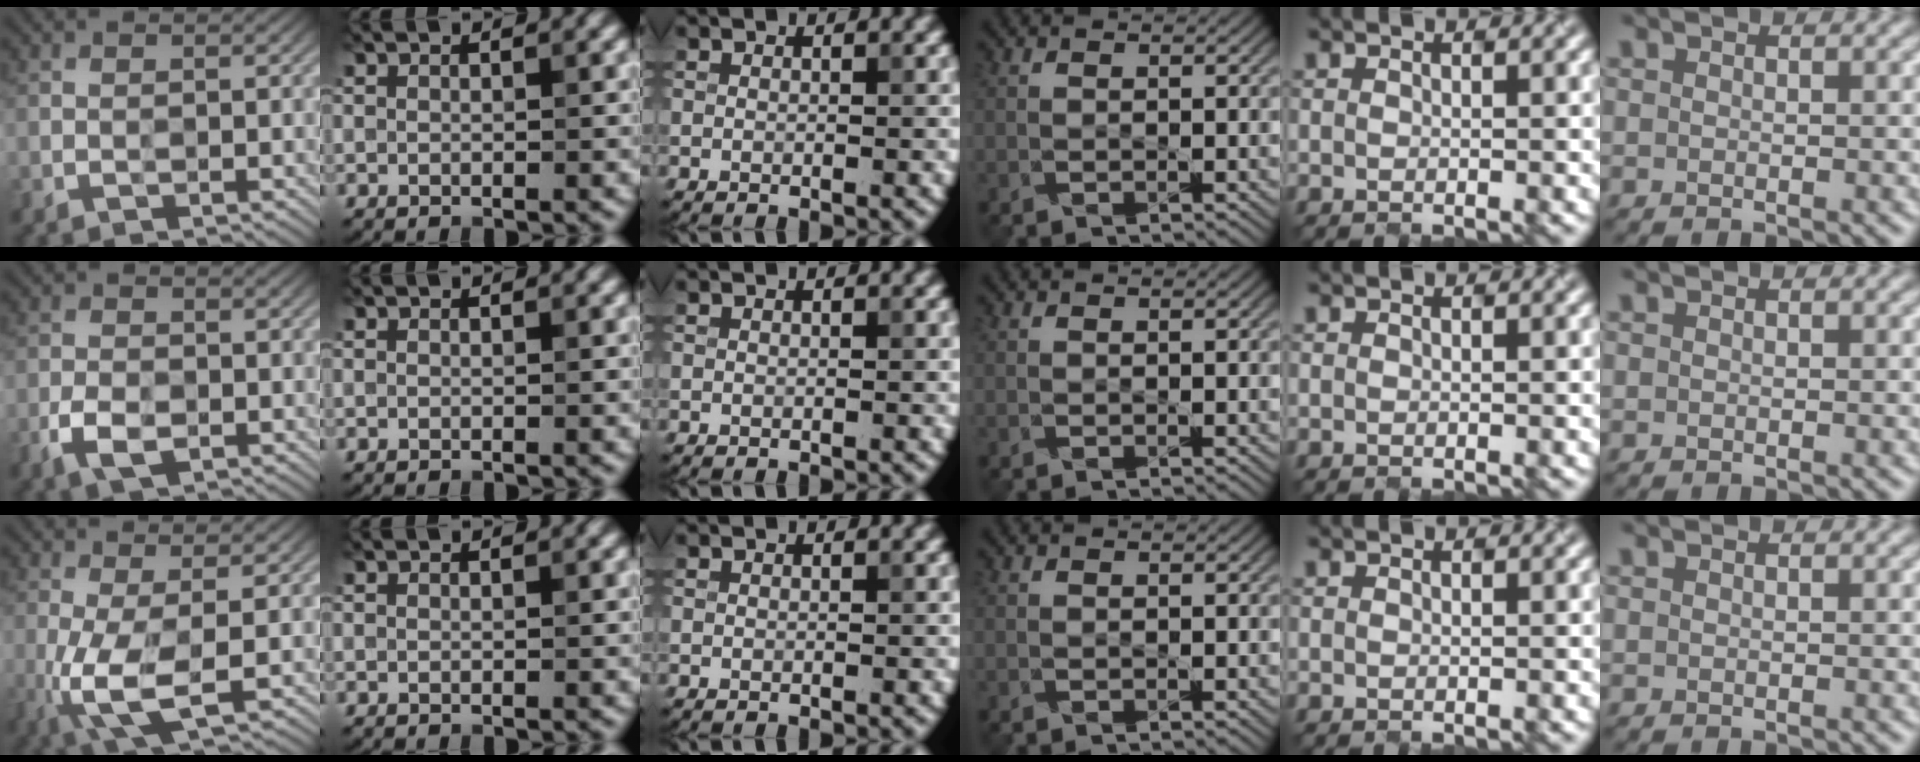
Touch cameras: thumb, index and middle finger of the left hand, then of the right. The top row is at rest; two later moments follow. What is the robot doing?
{"motion": "open", "object": "sandwich press"}